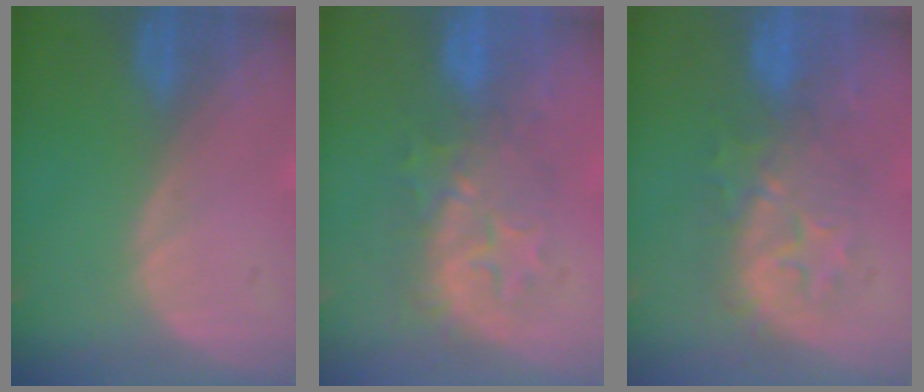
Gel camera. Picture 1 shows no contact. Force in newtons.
{"total": 8.2, "press": 7.9, "slide": 2.2}
{"total": 8.2, "press": 8.1, "slide": 1.1}